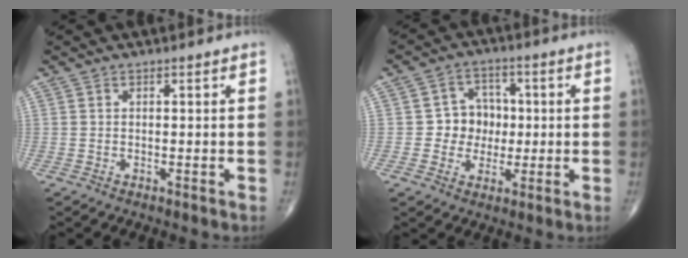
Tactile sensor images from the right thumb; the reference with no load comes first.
{"total": 7.2, "force": [-0.2, 6.6, 3.0], "torque": [0.004, 0.016, -0.011]}